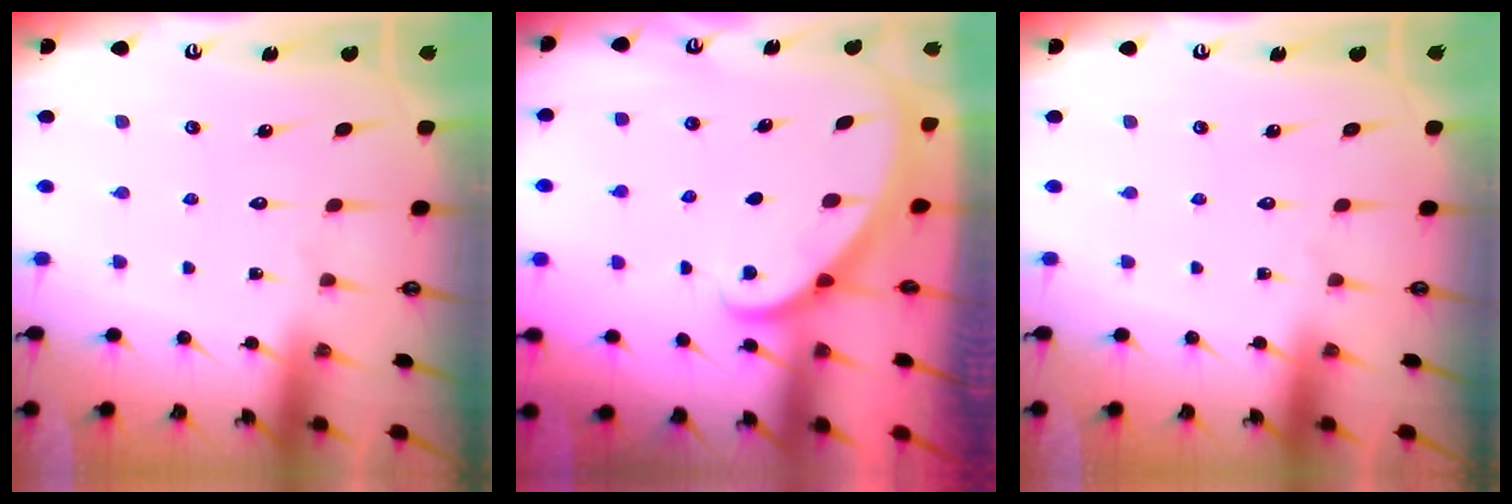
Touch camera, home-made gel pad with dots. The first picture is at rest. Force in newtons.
{"total": 2.0, "press": 2.0, "slide": 0.1}
{"total": 0.0}